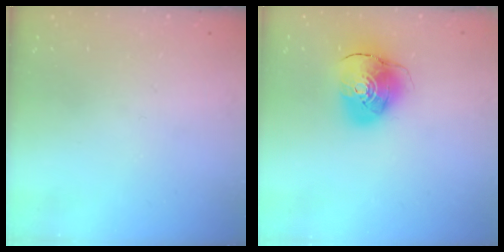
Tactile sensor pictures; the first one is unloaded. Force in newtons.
{"total": 10.4, "press": 10.3, "slide": 1.4}